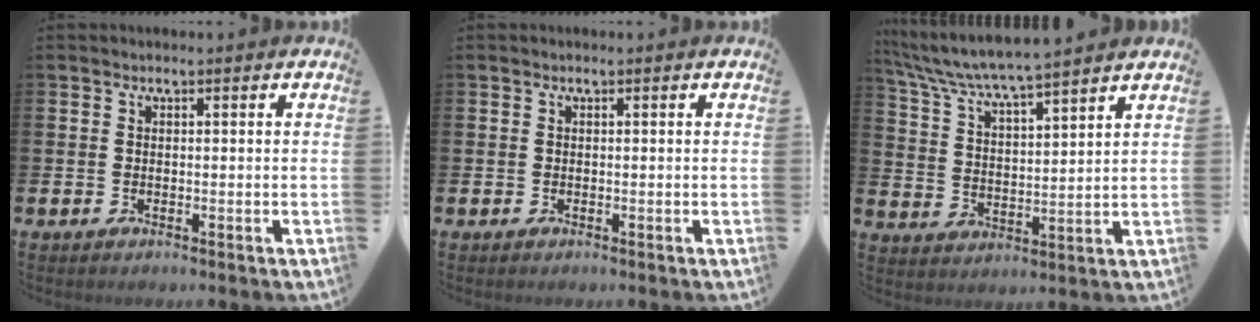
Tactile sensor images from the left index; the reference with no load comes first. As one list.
[{"total": 0.0}, {"total": 6.4, "force": [6.1, 0.0, 1.7], "torque": [-0.064, -0.040, 0.105]}]